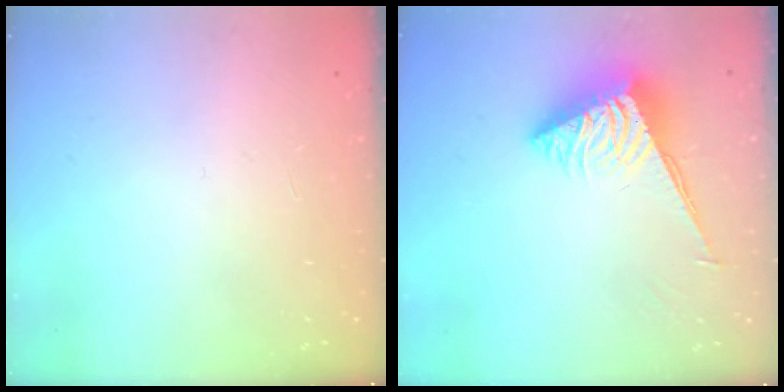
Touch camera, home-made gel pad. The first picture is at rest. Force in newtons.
{"total": 6.1, "press": 6.1, "slide": 0.6}